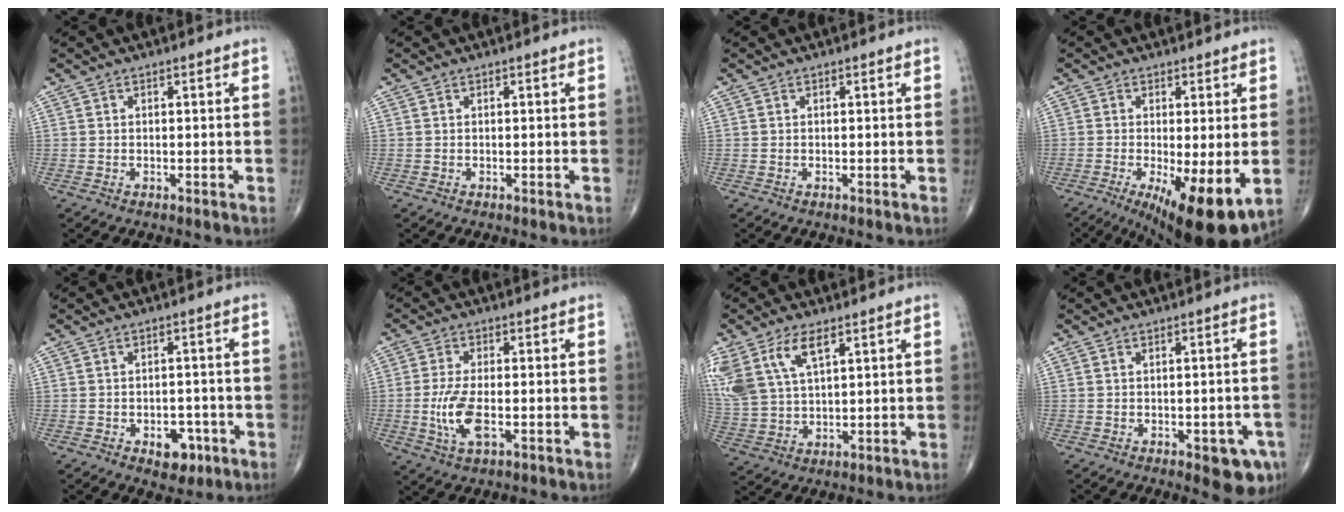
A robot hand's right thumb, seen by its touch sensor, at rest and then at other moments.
{"total": 0.0}
{"total": 0.0}
{"total": 13.5, "force": [-3.8, 3.8, 12.4], "torque": [-0.173, -0.024, -0.047]}
{"total": 5.5, "force": [-2.4, 3.5, 3.4], "torque": [-0.022, 0.015, -0.027]}
{"total": 7.5, "force": [-1.5, 3.1, 6.6], "torque": [-0.148, -0.004, -0.027]}
{"total": 13.0, "force": [6.4, 6.3, 9.4], "torque": [-0.213, -0.011, 0.133]}
{"total": 6.4, "force": [-2.7, 2.6, 5.1], "torque": [-0.043, 0.004, -0.026]}